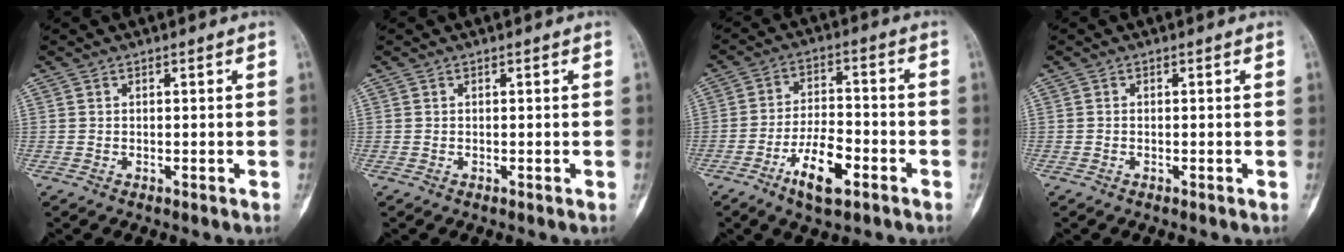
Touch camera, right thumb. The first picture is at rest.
{"total": 0.0}
{"total": 9.7, "force": [-5.0, 3.8, 7.4], "torque": [-0.127, 0.026, -0.088]}
{"total": 0.0}